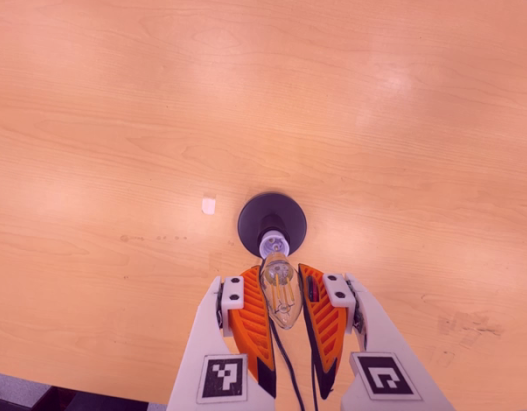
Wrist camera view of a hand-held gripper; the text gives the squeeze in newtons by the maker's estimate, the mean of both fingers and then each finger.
{"total": 18.9, "left": 22.2, "right": 15.6}